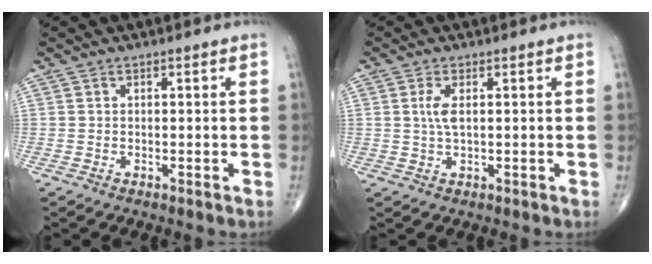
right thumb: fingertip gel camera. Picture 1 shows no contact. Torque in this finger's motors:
{"motor_torque": [0.14, 0.63, 0.38, 0.15, 0.09]}